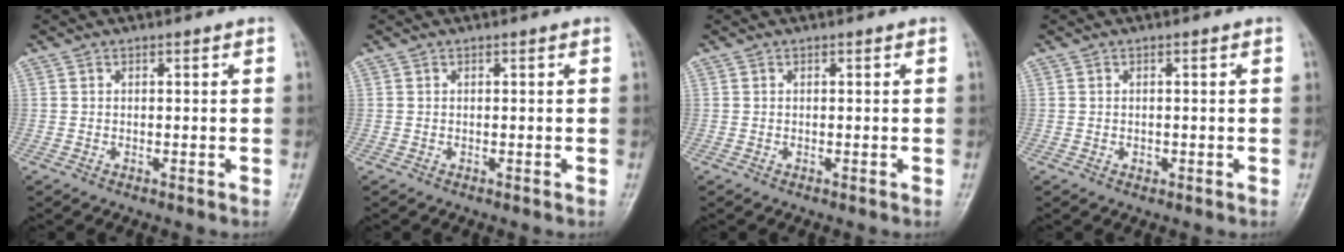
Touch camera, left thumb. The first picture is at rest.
{"total": 0.0}
{"total": 0.0}
{"total": 0.7, "force": [-0.2, 0.6, 0.4], "torque": [-0.003, 0.000, -0.002]}